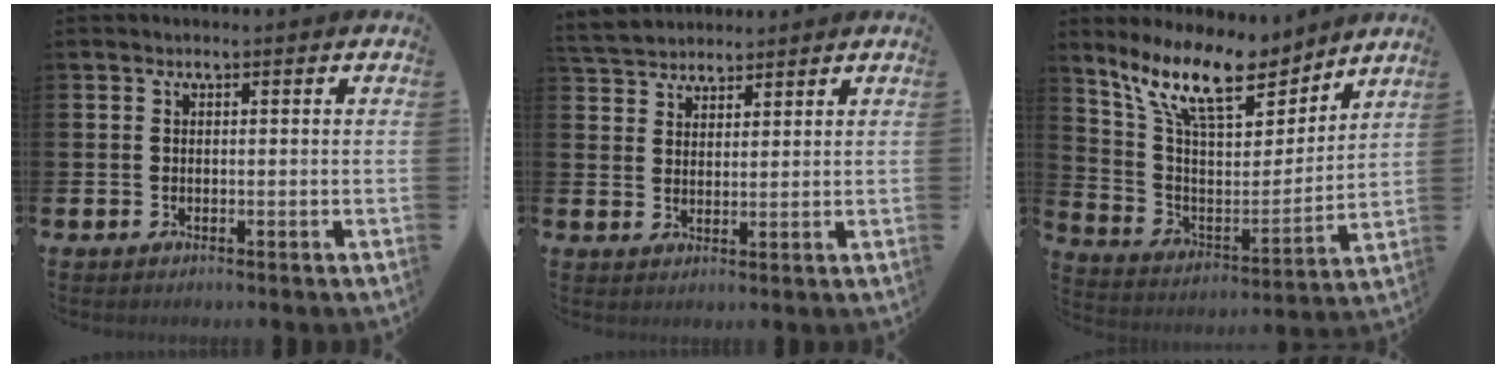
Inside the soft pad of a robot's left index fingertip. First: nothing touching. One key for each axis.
{"total": 4.1, "fx": 3.9, "fy": 1.2, "fz": -0.3, "tx": -0.004, "ty": -0.014, "tz": 0.071}
{"total": 13.3, "fx": 11.0, "fy": 4.2, "fz": 6.2, "tx": -0.149, "ty": -0.064, "tz": 0.196}